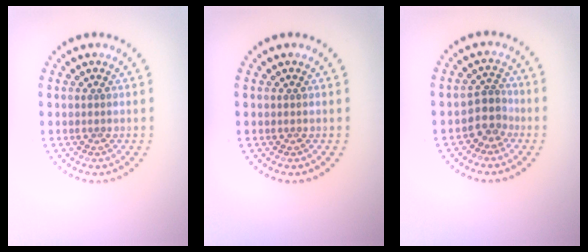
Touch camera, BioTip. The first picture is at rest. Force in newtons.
{"total": 0.0}
{"total": 2.4, "press": 1.9, "slide": 1.5}